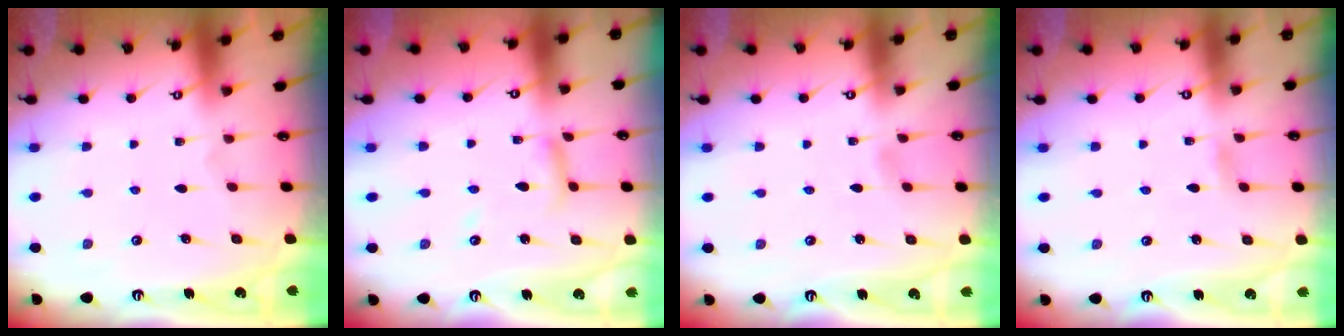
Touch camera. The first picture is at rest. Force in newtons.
{"total": 7.1, "press": 7.1, "slide": 0.5}
{"total": 1.8, "press": 1.7, "slide": 0.2}
{"total": 1.2, "press": 1.1, "slide": 0.2}